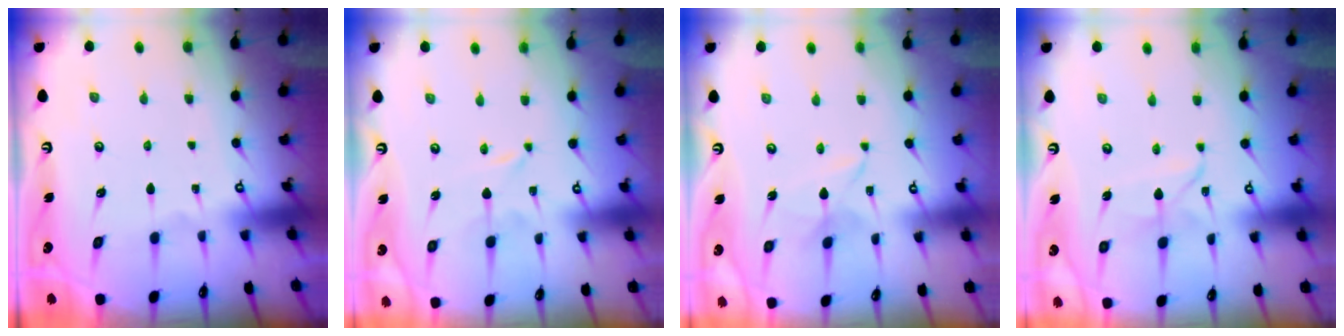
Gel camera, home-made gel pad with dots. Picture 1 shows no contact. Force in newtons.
{"total": 0.0}
{"total": 2.2, "press": 2.2, "slide": 0.3}
{"total": 2.5, "press": 2.5, "slide": 0.1}